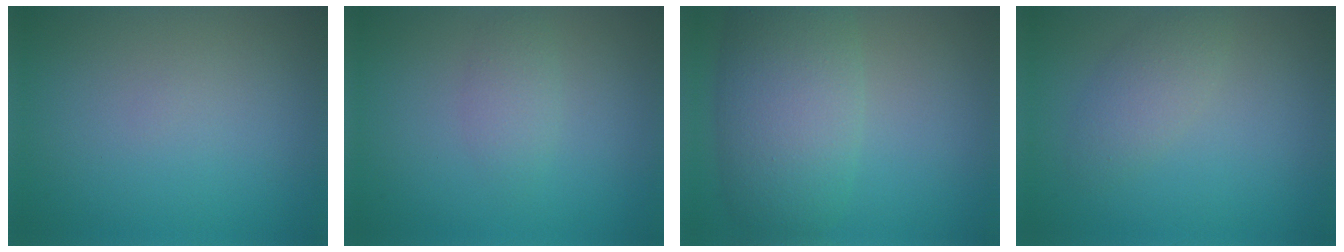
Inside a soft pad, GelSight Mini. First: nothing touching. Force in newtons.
{"total": 1.5, "press": 1.5, "slide": 0.0}
{"total": 7.4, "press": 7.4, "slide": 0.4}
{"total": 2.1, "press": 2.1, "slide": 0.0}